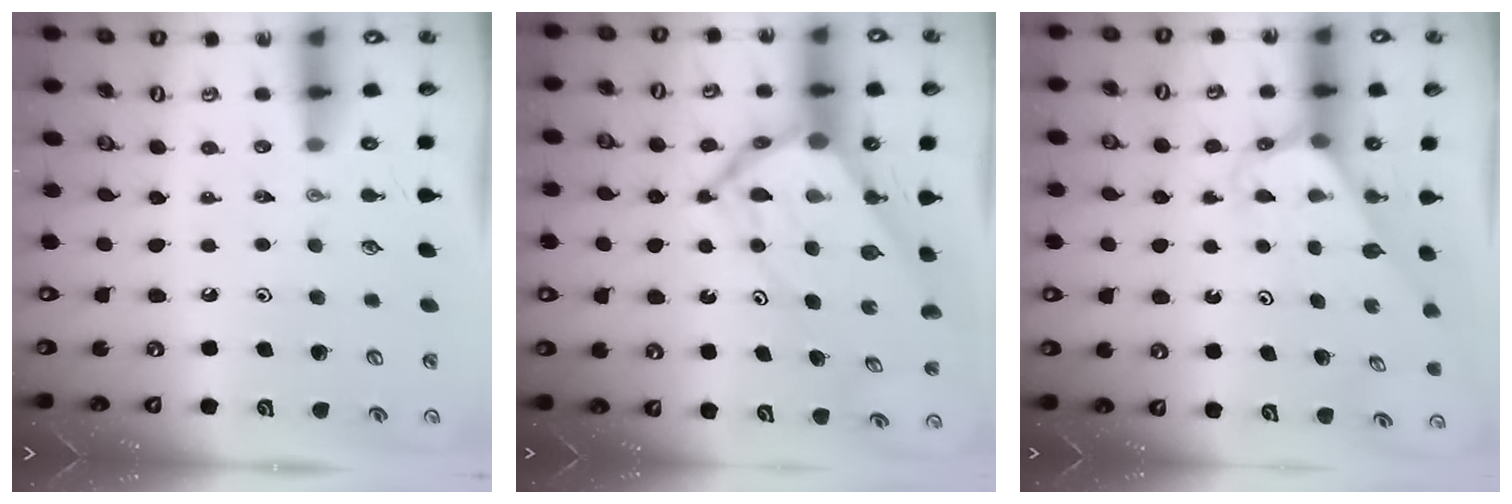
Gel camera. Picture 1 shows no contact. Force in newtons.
{"total": 12.6, "press": 12.6, "slide": 1.3}
{"total": 3.1, "press": 3.1, "slide": 0.2}